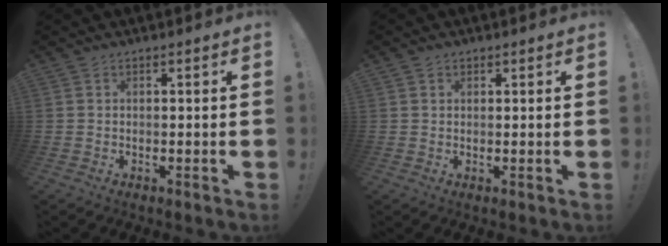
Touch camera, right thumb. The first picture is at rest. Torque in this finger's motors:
{"motor_torque": [-0.04, -0.49, -0.30, 0.21, -0.06]}